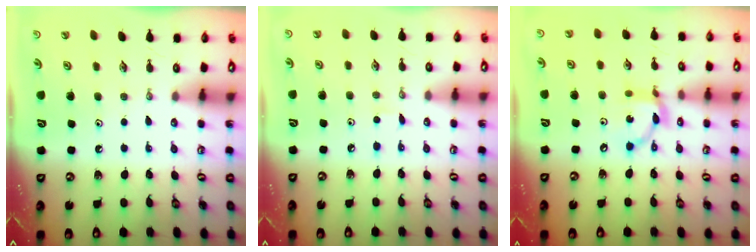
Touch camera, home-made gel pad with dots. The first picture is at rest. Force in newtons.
{"total": 2.9, "press": 2.9, "slide": 0.4}
{"total": 10.9, "press": 10.9, "slide": 0.8}